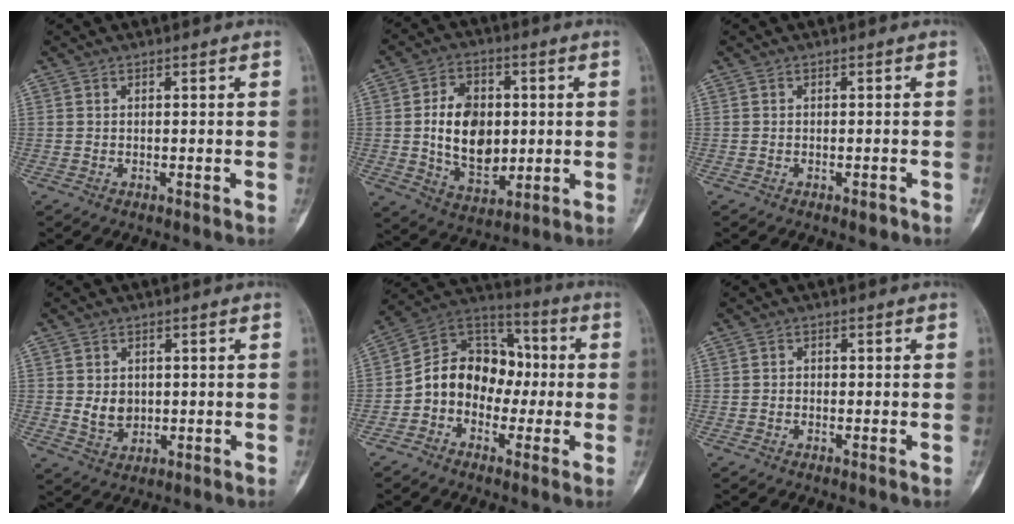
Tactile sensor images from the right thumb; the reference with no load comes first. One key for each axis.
{"total": 13.8, "fx": 0.5, "fy": 9.4, "fz": 10.0, "tx": -0.136, "ty": -0.004, "tz": 0.018}
{"total": 1.2, "fx": -0.8, "fy": 0.6, "fz": 0.8, "tx": -0.011, "ty": 0.002, "tz": -0.010}
{"total": 4.4, "fx": 0.3, "fy": 3.5, "fz": 2.6, "tx": -0.029, "ty": -0.007, "tz": 0.016}
{"total": 13.4, "fx": -1.9, "fy": 10.7, "fz": 7.8, "tx": -0.093, "ty": 0.050, "tz": -0.048}
{"total": 0.7, "fx": -0.2, "fy": 0.7, "fz": 0.3, "tx": 0.002, "ty": 0.003, "tz": -0.009}